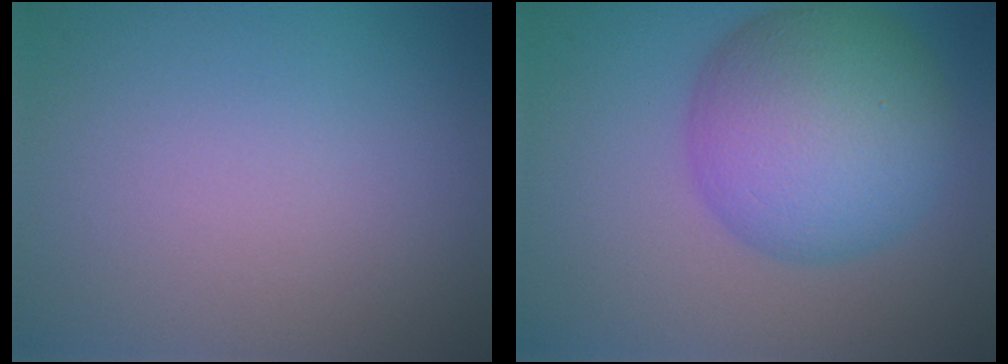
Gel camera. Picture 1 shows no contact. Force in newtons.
{"total": 9.1, "press": 9.1, "slide": 0.2}